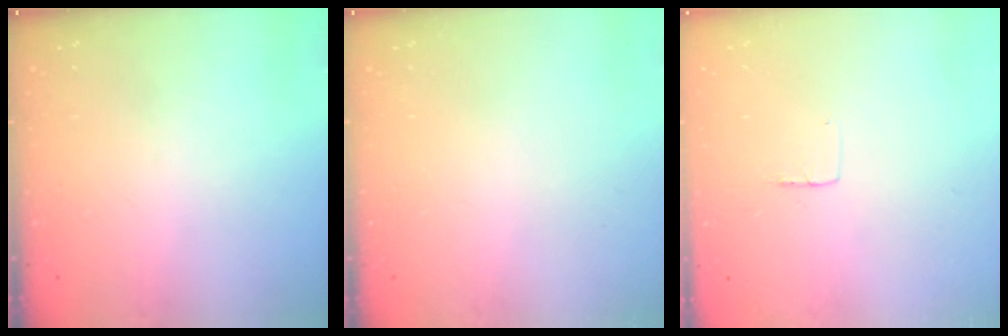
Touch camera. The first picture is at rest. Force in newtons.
{"total": 0.0}
{"total": 3.0, "press": 3.0, "slide": 0.2}